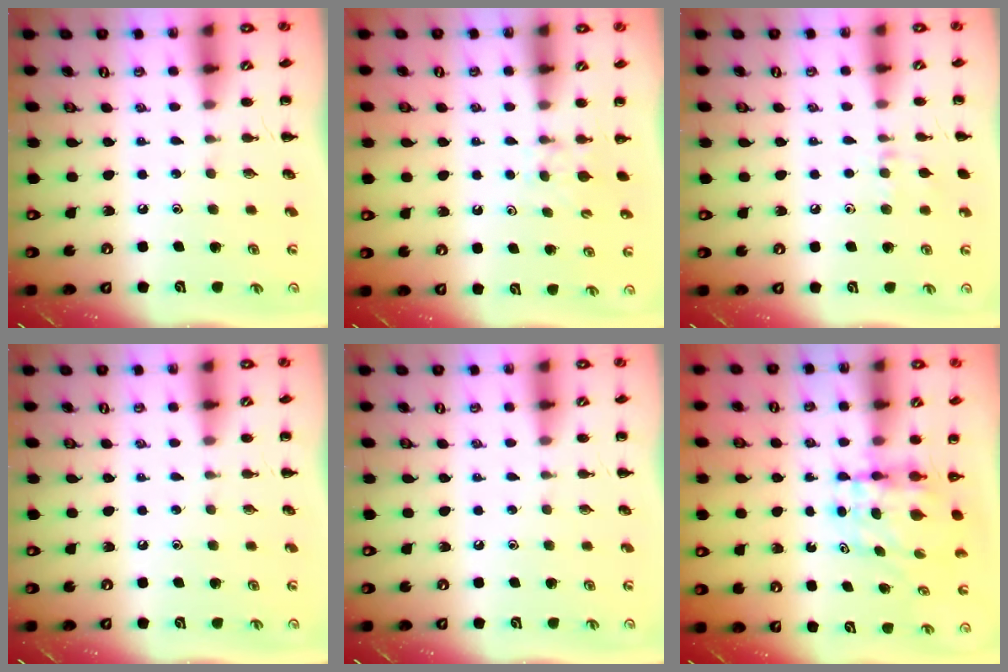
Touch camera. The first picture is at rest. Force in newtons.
{"total": 3.7, "press": 3.4, "slide": 1.4}
{"total": 6.4, "press": 6.1, "slide": 2.1}
{"total": 0.0}
{"total": 0.0}
{"total": 6.0, "press": 5.9, "slide": 1.0}